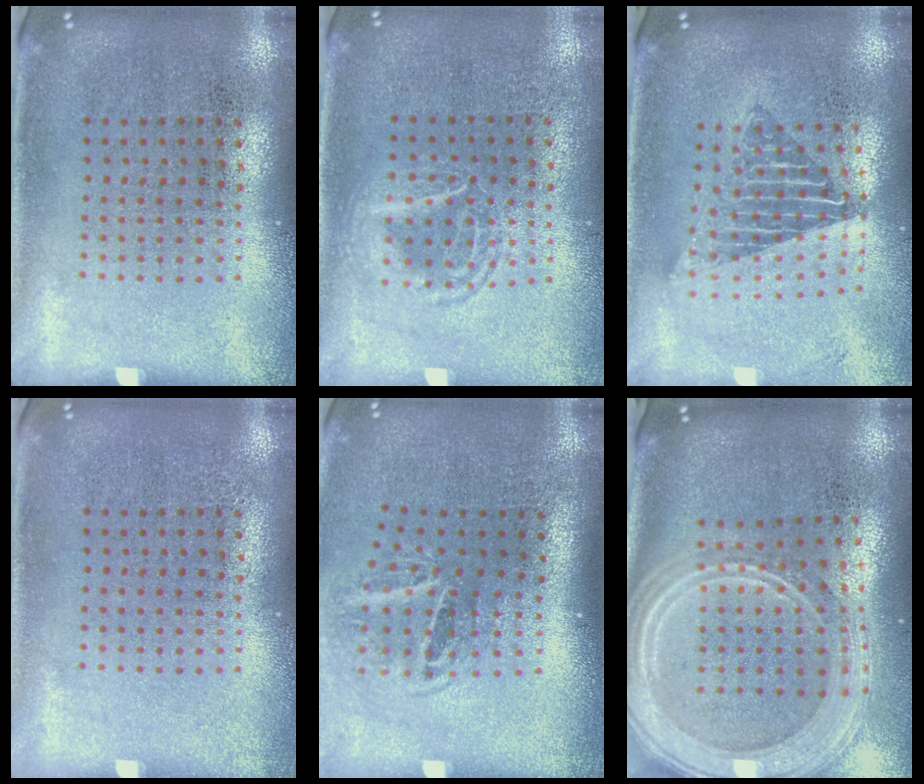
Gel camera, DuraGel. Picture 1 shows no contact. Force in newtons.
{"total": 1.1, "press": 1.1, "slide": 0.2}
{"total": 1.7, "press": 1.3, "slide": 1.1}
{"total": 0.0}
{"total": 1.8, "press": 1.2, "slide": 1.3}
{"total": 3.0, "press": 2.5, "slide": 1.8}